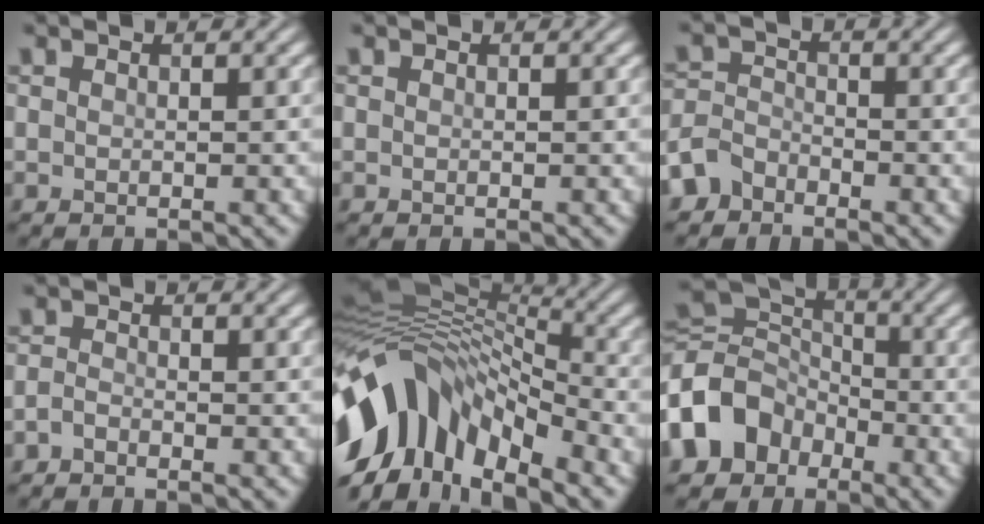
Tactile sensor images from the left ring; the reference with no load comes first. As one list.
[{"total": 0.0}, {"total": 2.7, "force": [-2.1, 1.6, 0.6], "torque": [-0.010, 0.007, -0.053]}, {"total": 1.0, "force": [-0.8, 0.3, 0.4], "torque": [-0.009, 0.000, -0.021]}, {"total": 13.3, "force": [-5.2, 8.1, 9.3], "torque": [-0.178, 0.020, -0.107]}, {"total": 7.7, "force": [-3.3, 6.2, 3.3], "torque": [-0.066, 0.008, -0.083]}]